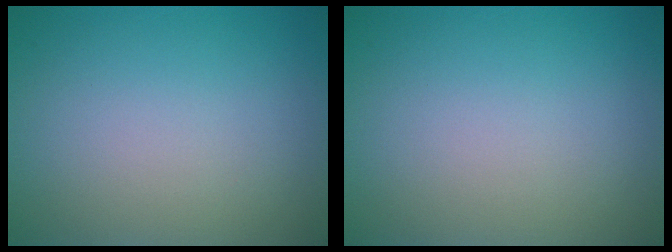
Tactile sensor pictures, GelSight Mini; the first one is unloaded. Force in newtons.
{"total": 0.0}